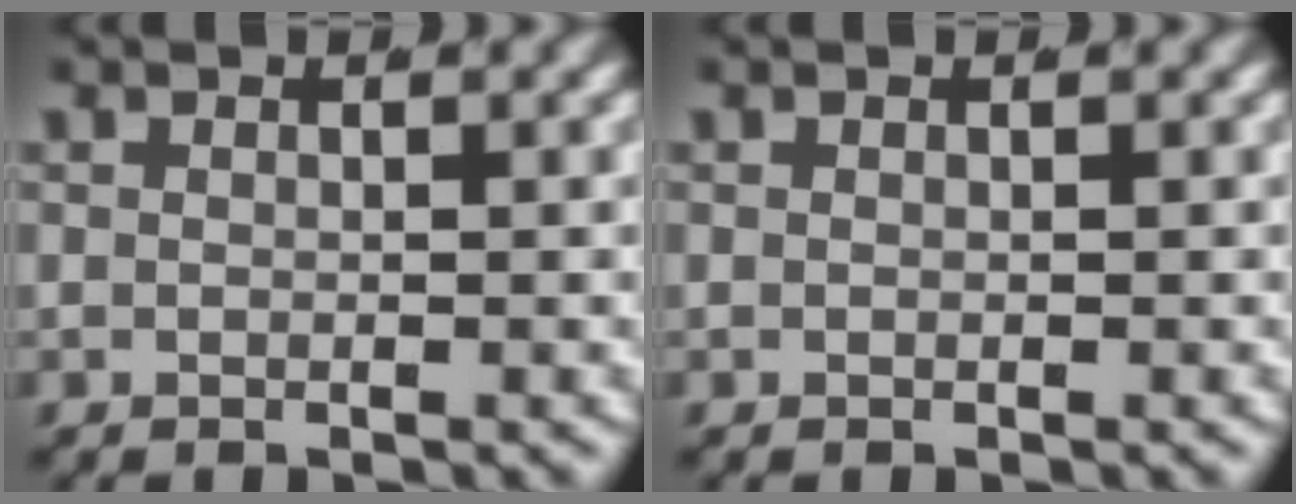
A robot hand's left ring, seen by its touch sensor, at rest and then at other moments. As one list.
[{"total": 0.0}]